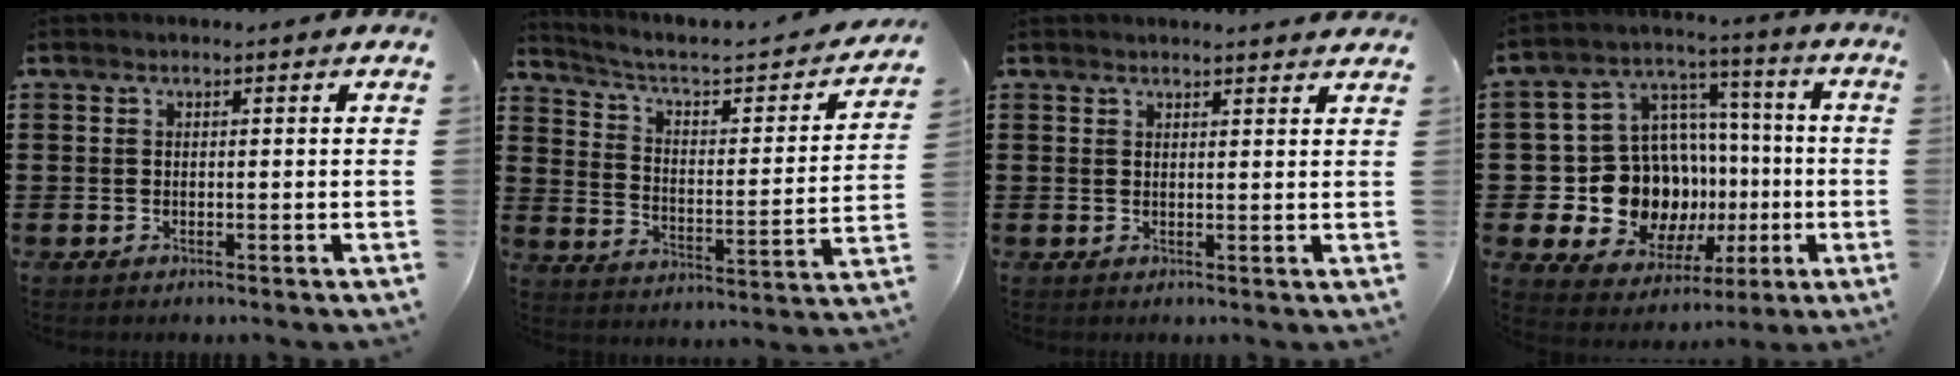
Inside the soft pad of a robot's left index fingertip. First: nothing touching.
{"total": 3.7, "force": [2.7, 1.0, 2.3], "torque": [-0.064, -0.028, 0.032]}
{"total": 1.8, "force": [1.7, -0.1, 0.3], "torque": [-0.008, 0.000, 0.034]}
{"total": 14.9, "force": [-1.8, 13.5, 6.1], "torque": [-0.155, -0.006, -0.013]}